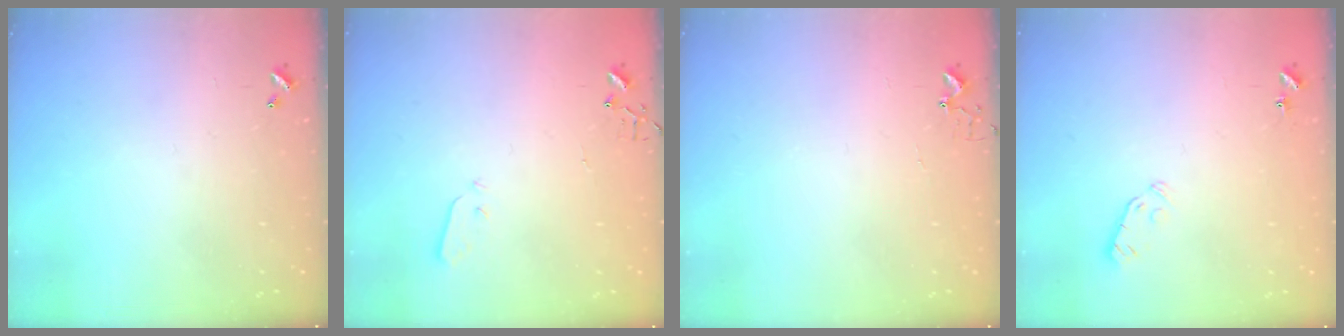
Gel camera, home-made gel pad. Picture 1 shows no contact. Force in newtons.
{"total": 3.0, "press": 3.0, "slide": 0.3}
{"total": 3.8, "press": 3.8, "slide": 0.3}
{"total": 3.7, "press": 3.6, "slide": 0.9}